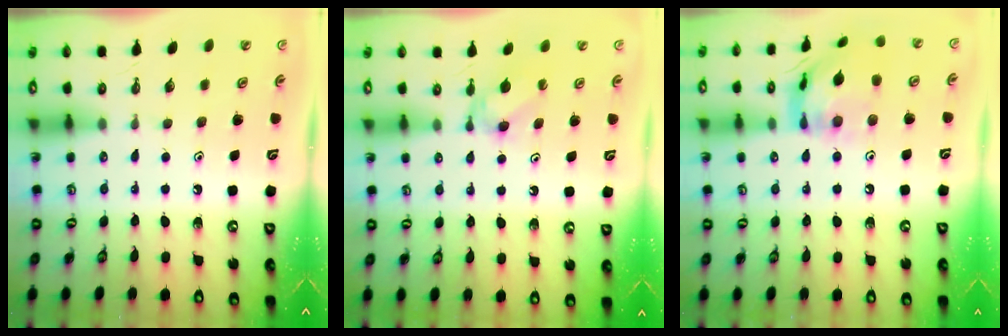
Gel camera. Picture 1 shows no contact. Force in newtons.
{"total": 3.9, "press": 3.8, "slide": 0.7}
{"total": 16.0, "press": 16.0, "slide": 1.6}